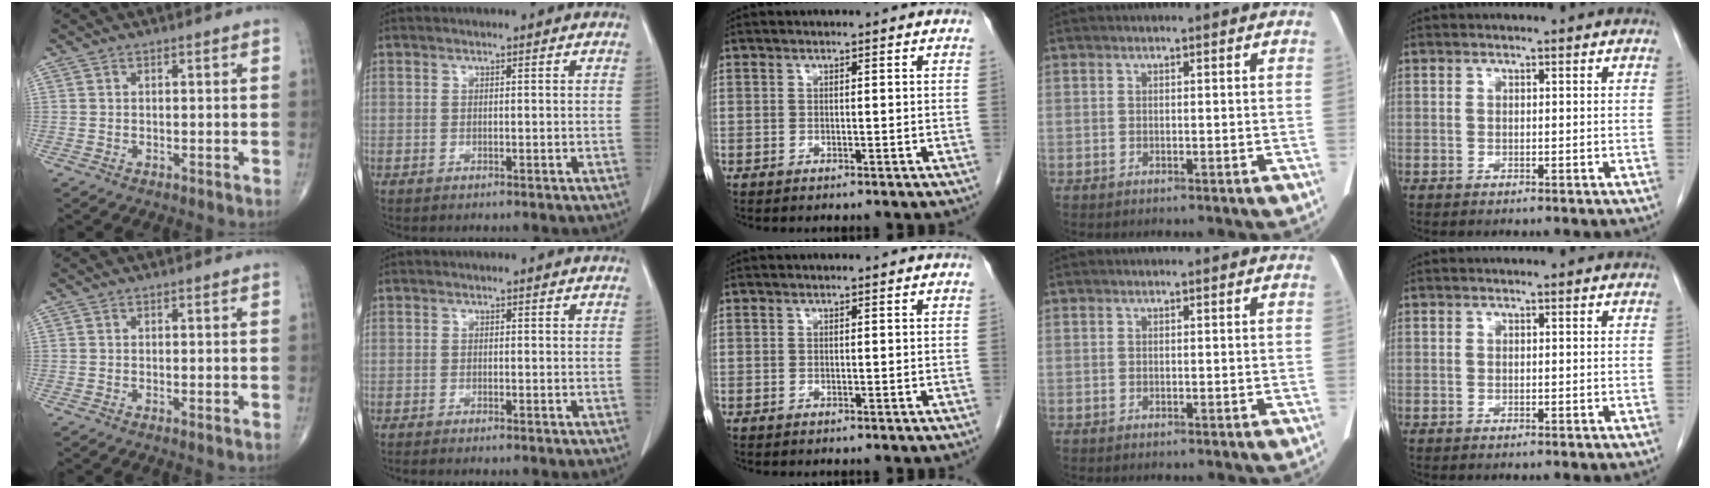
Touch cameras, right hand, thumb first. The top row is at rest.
{"thumb": {"total": 0.6, "force": [-0.1, 0.1, 0.6], "torque": [-0.013, -0.003, -0.002]}, "index": {"total": 1.5, "force": [-1.3, 0.0, 0.7], "torque": [-0.009, -0.001, -0.016]}}